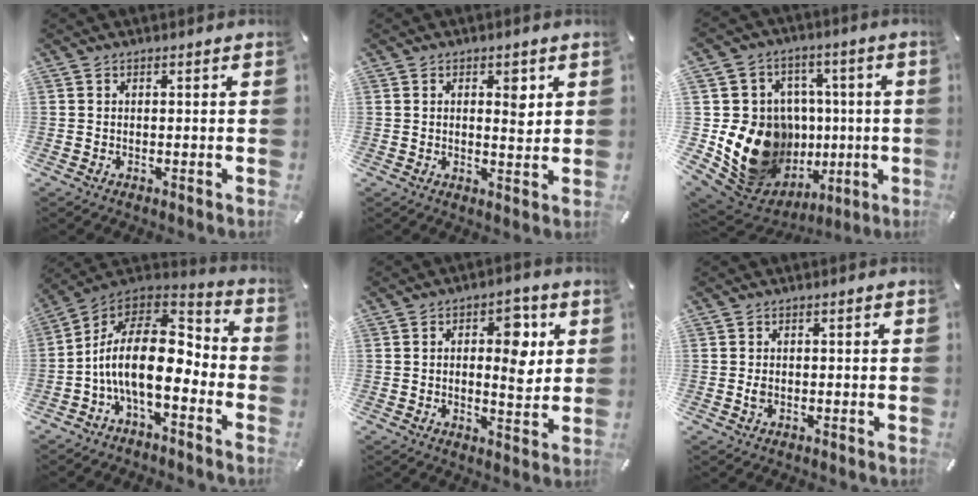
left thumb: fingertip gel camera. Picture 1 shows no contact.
{"total": 4.4, "force": [1.4, 2.4, 3.4], "torque": [-0.040, -0.007, 0.016]}
{"total": 20.9, "force": [-2.3, 18.2, 10.0], "torque": [-0.175, -0.009, 0.010]}
{"total": 18.9, "force": [-2.6, 9.9, 15.9], "torque": [-0.323, 0.003, -0.046]}
{"total": 9.7, "force": [2.3, 5.2, 7.8], "torque": [-0.097, -0.008, 0.031]}
{"total": 1.7, "force": [-0.3, 1.1, 1.2], "torque": [-0.023, 0.003, -0.007]}